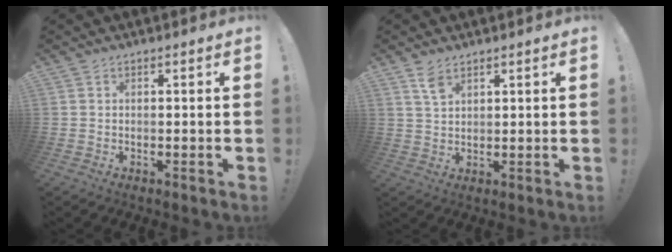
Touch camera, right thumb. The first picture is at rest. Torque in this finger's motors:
{"motor_torque": [-0.05, 0.13, 0.22, 0.49, 0.00]}